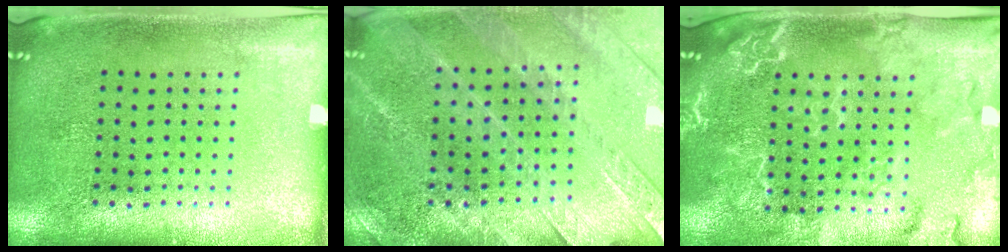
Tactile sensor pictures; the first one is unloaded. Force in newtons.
{"total": 2.8, "press": 2.7, "slide": 0.6}
{"total": 2.6, "press": 2.4, "slide": 0.9}